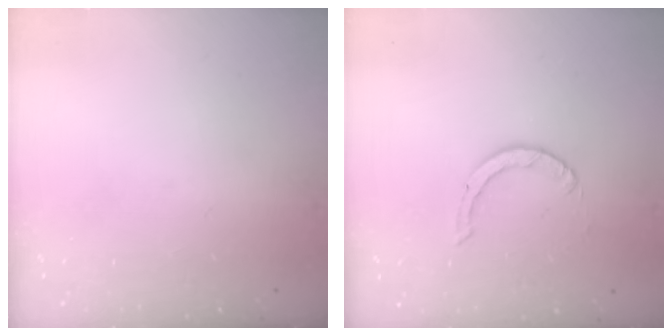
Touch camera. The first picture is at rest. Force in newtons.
{"total": 0.9, "press": 0.9, "slide": 0.1}